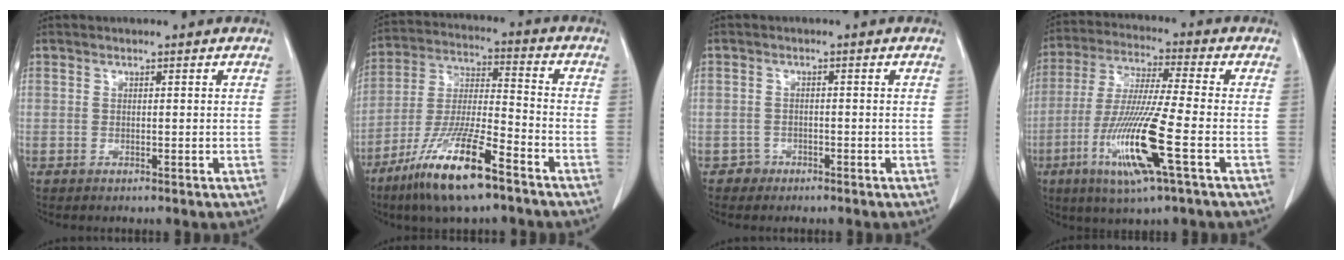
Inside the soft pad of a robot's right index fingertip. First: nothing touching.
{"total": 15.0, "force": [-9.4, 2.0, 11.5], "torque": [-0.235, -0.030, -0.176]}
{"total": 1.7, "force": [-1.0, 1.3, -0.4], "torque": [0.004, 0.010, -0.022]}
{"total": 14.4, "force": [-5.1, -0.1, 13.5], "torque": [-0.279, -0.024, -0.100]}